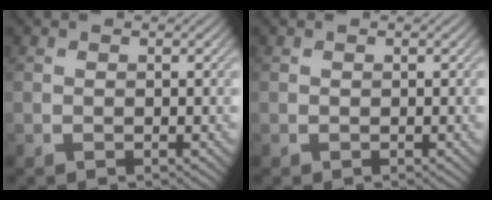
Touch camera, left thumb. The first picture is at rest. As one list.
[{"total": 0.0}]